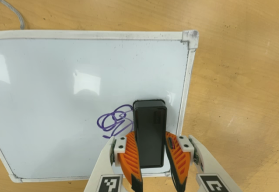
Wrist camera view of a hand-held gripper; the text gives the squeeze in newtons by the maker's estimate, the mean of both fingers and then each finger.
{"total": 10.2, "left": 9.8, "right": 10.6}